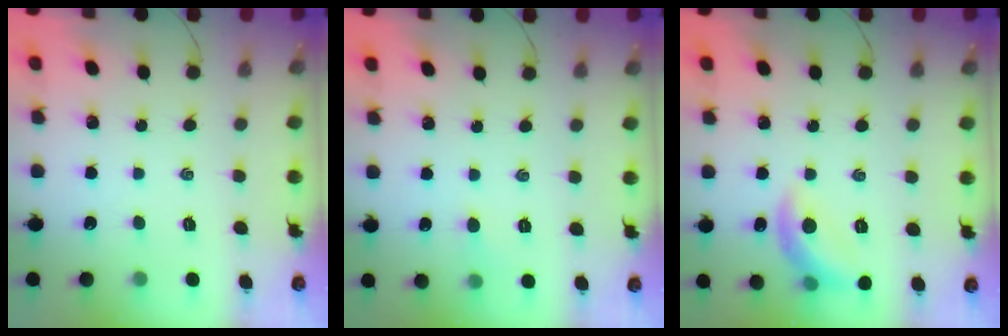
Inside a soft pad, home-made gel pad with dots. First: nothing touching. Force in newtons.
{"total": 3.2, "press": 3.0, "slide": 1.0}
{"total": 10.1, "press": 10.1, "slide": 0.2}